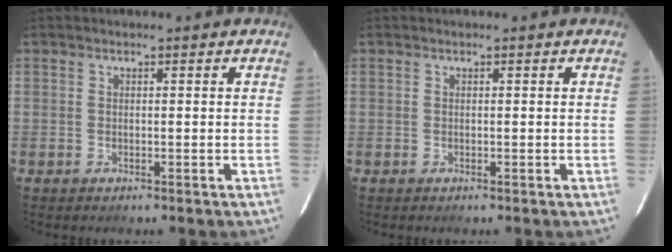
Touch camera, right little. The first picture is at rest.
{"total": 0.0}